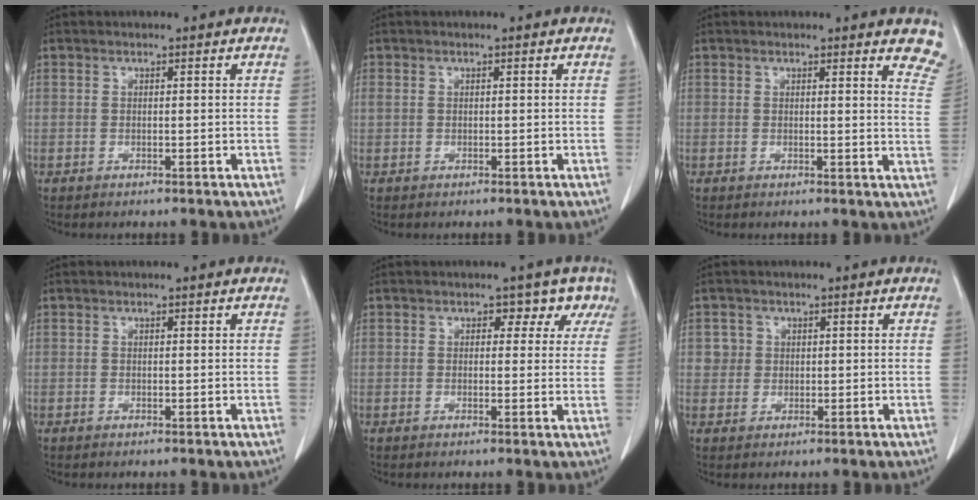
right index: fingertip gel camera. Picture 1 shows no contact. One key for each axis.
{"total": 0.6, "fx": 0.3, "fy": 0.4, "fz": 0.3, "tx": -0.007, "ty": 0.011, "tz": 0.006}
{"total": 5.7, "fx": 5.2, "fy": 1.0, "fz": 2.1, "tx": -0.009, "ty": -0.026, "tz": 0.028}
{"total": 0.0}
{"total": 4.0, "fx": 2.2, "fy": 3.0, "fz": 1.5, "tx": 0.001, "ty": 0.006, "tz": 0.010}
{"total": 2.2, "fx": 0.6, "fy": 2.1, "fz": -0.1, "tx": 0.017, "ty": 0.003, "tz": 0.004}